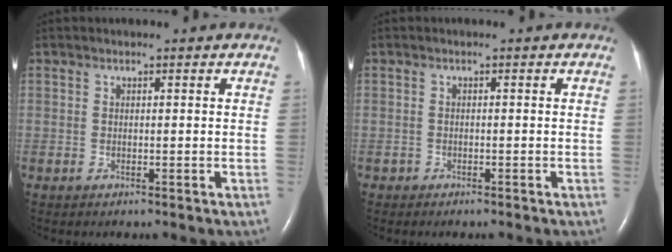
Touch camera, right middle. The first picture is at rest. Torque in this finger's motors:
{"motor_torque": [-0.07, -0.09, 0.00, -0.01]}